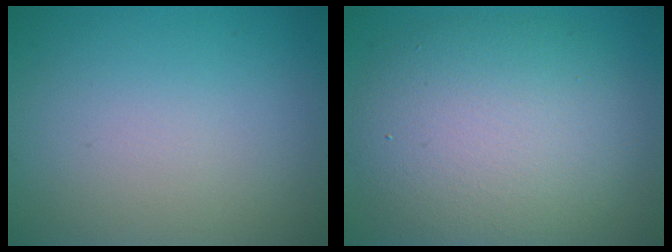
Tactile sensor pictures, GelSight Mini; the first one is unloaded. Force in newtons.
{"total": 9.5, "press": 9.5, "slide": 0.3}